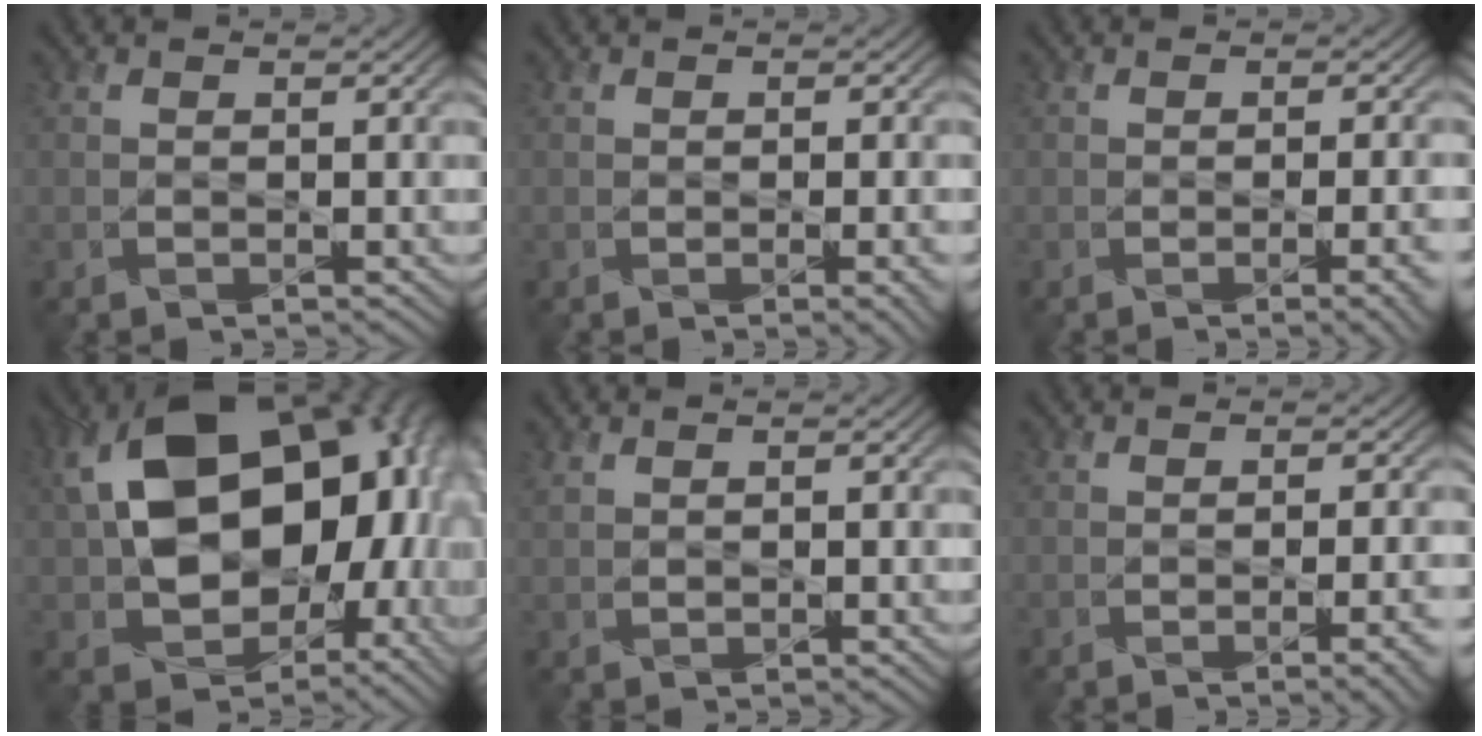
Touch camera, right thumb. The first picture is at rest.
{"total": 2.5, "force": [-0.5, 0.5, 2.3], "torque": [-0.032, -0.002, -0.005]}
{"total": 4.5, "force": [-1.2, 1.3, 4.1], "torque": [-0.046, -0.006, -0.008]}
{"total": 22.2, "force": [2.0, 15.7, 15.5], "torque": [-0.274, -0.020, 0.066]}
{"total": 1.7, "force": [1.0, 0.6, 1.2], "torque": [-0.029, -0.001, 0.025]}
{"total": 4.5, "force": [-1.2, 1.3, 4.1], "torque": [-0.048, -0.005, -0.009]}